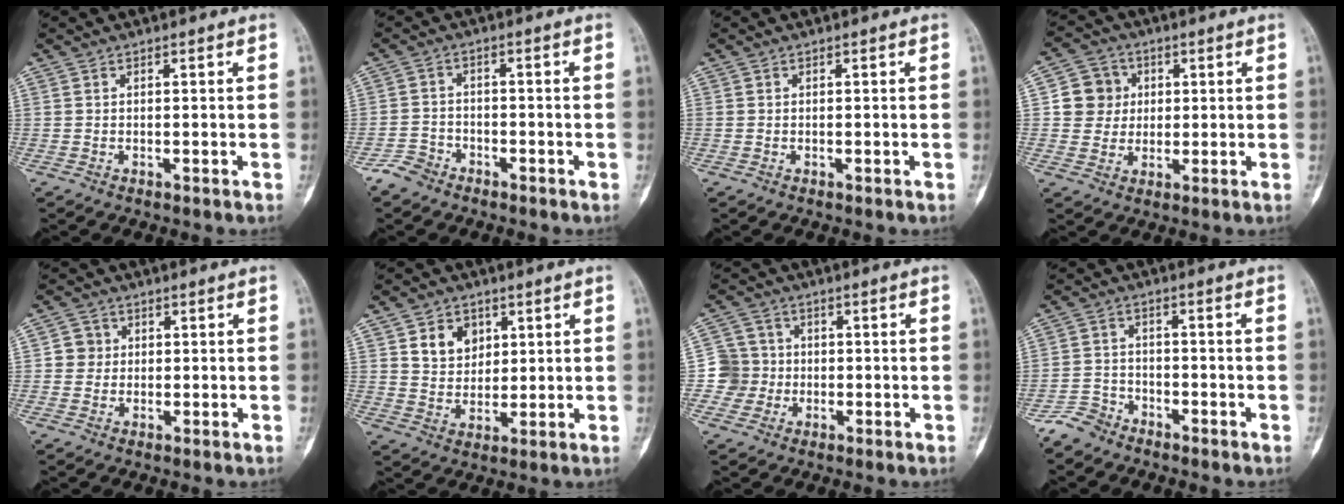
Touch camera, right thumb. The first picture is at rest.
{"total": 3.8, "force": [-3.0, 2.3, 0.6], "torque": [-0.007, 0.015, -0.061]}
{"total": 0.0}
{"total": 7.2, "force": [1.2, 6.9, 1.8], "torque": [0.007, 0.005, 0.014]}
{"total": 3.2, "force": [0.4, 3.1, 0.5], "torque": [0.015, 0.006, 0.000]}
{"total": 7.4, "force": [2.9, 5.8, 3.5], "torque": [-0.028, -0.015, 0.054]}
{"total": 5.9, "force": [-1.0, 5.8, 0.0], "torque": [0.041, 0.016, -0.027]}
{"total": 4.2, "force": [-3.7, 2.1, 0.3], "torque": [0.001, 0.014, -0.080]}